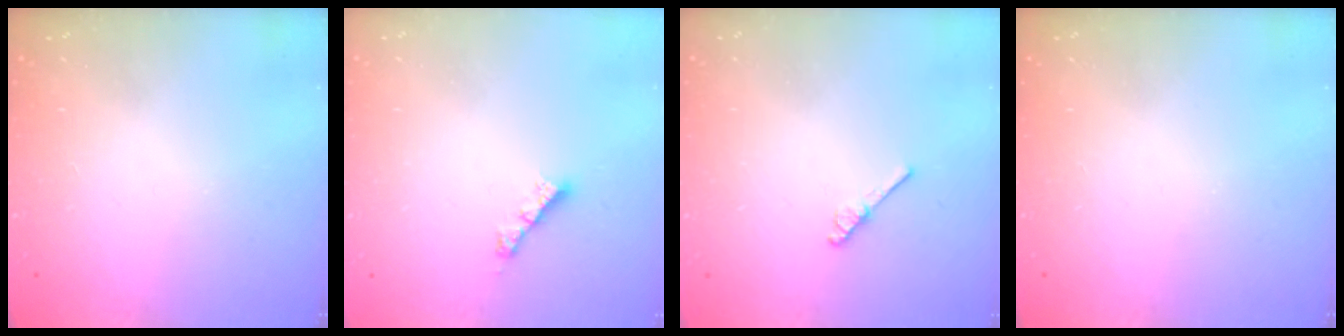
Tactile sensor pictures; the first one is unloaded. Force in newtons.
{"total": 3.4, "press": 3.3, "slide": 0.4}
{"total": 3.0, "press": 2.9, "slide": 0.5}
{"total": 0.0}